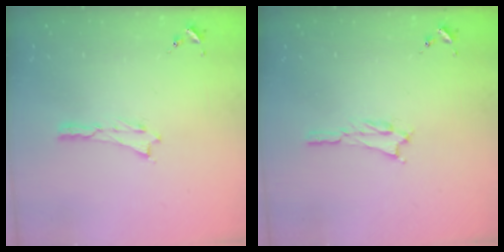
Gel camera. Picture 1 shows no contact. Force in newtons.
{"total": 1.1, "press": 1.1, "slide": 0.2}